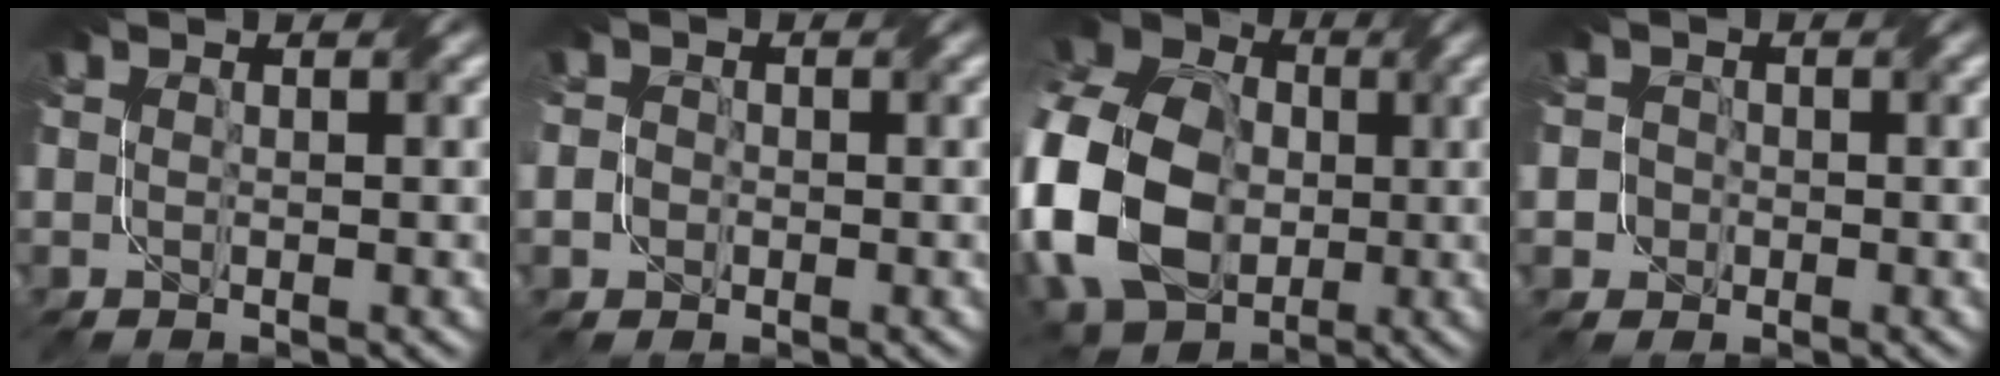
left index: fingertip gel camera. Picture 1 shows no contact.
{"total": 1.8, "force": [-0.3, 1.6, 0.8], "torque": [0.000, 0.011, -0.026]}
{"total": 18.1, "force": [-3.0, 13.6, 11.6], "torque": [-0.273, 0.013, -0.075]}
{"total": 2.1, "force": [-0.6, 2.0, 0.6], "torque": [0.006, 0.014, -0.024]}